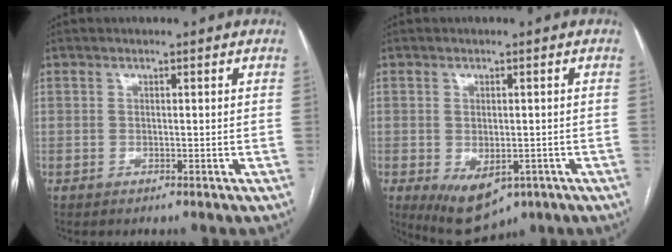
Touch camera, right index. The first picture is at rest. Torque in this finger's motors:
{"motor_torque": [1.53, -0.61, 0.34, 0.05]}